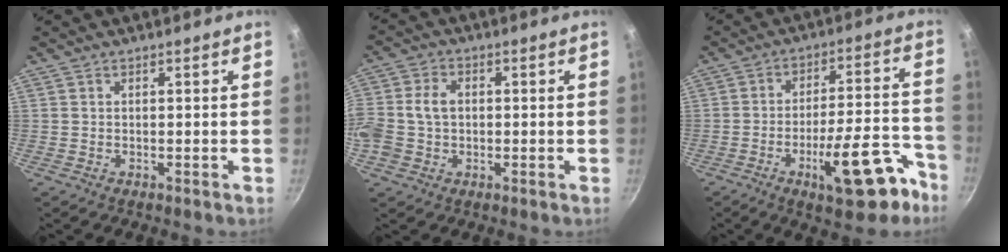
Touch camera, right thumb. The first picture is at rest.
{"total": 8.9, "force": [-0.4, 6.9, 5.6], "torque": [-0.111, 0.020, -0.018]}
{"total": 16.5, "force": [-8.7, 5.7, 12.9], "torque": [-0.146, 0.063, -0.120]}